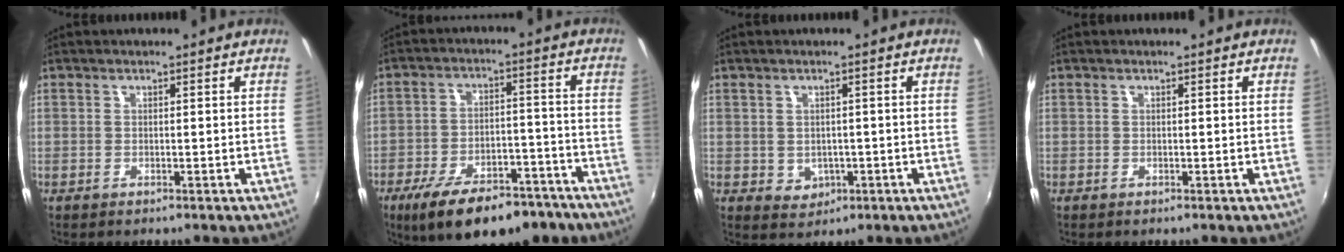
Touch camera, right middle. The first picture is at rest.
{"total": 18.6, "force": [-13.4, 7.4, 10.5], "torque": [-0.189, -0.016, -0.188]}
{"total": 3.3, "force": [-0.3, 3.0, 1.3], "torque": [-0.026, 0.001, 0.005]}
{"total": 0.0}